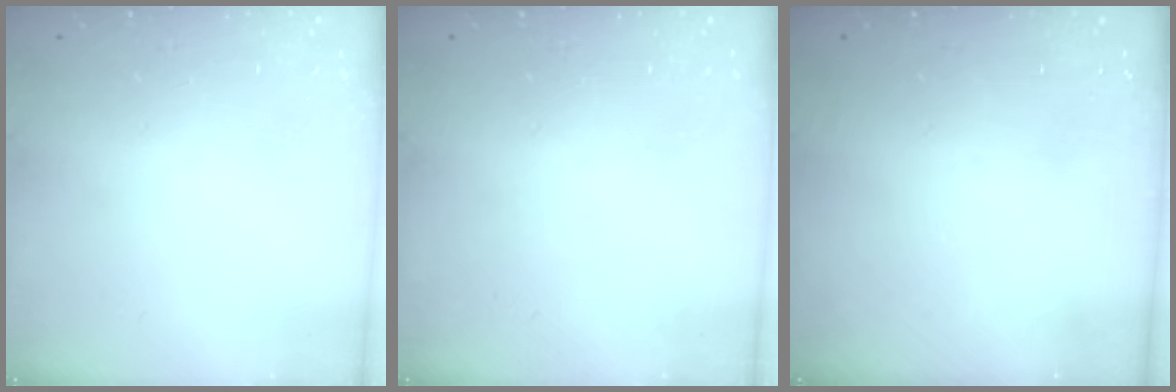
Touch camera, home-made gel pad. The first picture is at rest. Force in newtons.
{"total": 0.0}
{"total": 0.0}